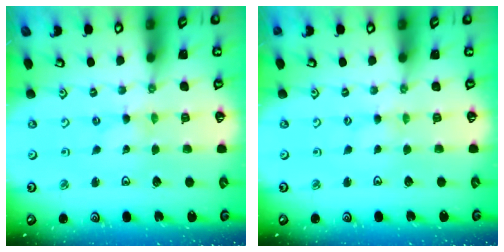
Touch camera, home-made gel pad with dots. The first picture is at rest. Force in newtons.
{"total": 0.0}